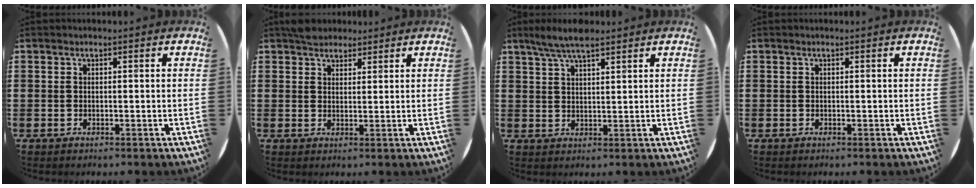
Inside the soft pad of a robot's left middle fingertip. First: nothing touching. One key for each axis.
{"total": 2.9, "fx": 2.6, "fy": 1.2, "fz": 0.1, "tx": 0.008, "ty": -0.003, "tz": 0.049}
{"total": 4.9, "fx": 4.1, "fy": 1.0, "fz": 2.6, "tx": -0.059, "ty": -0.003, "tz": 0.072}
{"total": 0.0}